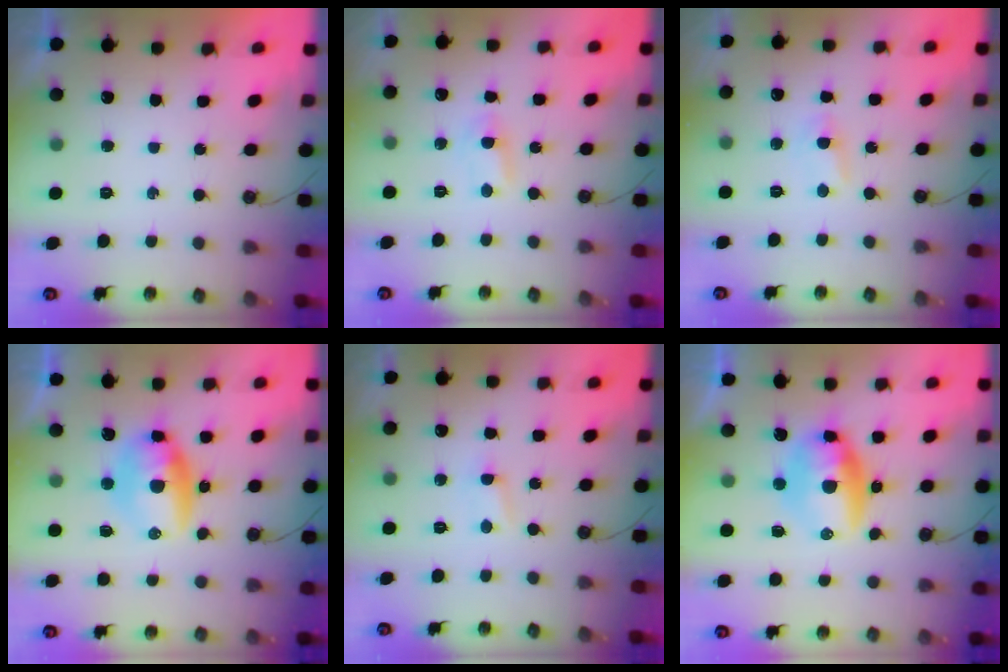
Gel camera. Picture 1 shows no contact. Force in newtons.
{"total": 2.0, "press": 1.9, "slide": 0.7}
{"total": 2.9, "press": 2.9, "slide": 0.4}
{"total": 9.1, "press": 9.1, "slide": 0.6}
{"total": 1.2, "press": 1.1, "slide": 0.2}
{"total": 9.9, "press": 9.9, "slide": 0.7}